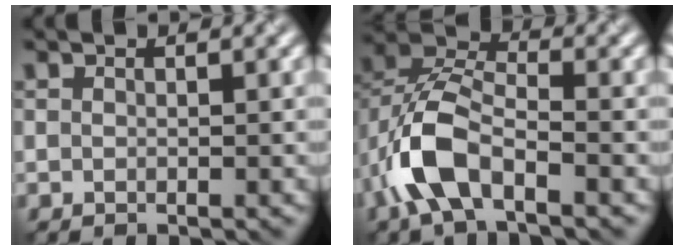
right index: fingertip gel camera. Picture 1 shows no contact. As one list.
[{"total": 7.1, "force": [-3.1, 3.7, 5.2], "torque": [-0.112, 0.004, -0.068]}]